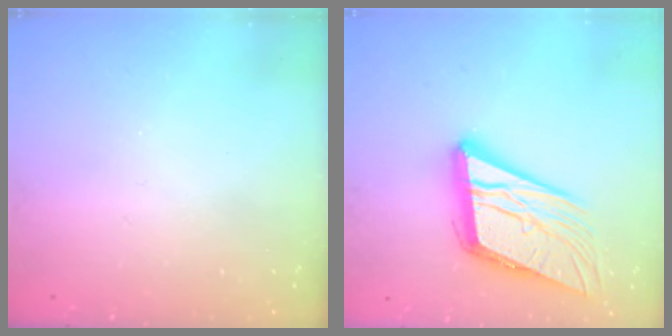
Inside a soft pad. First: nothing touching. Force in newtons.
{"total": 20.0, "press": 19.7, "slide": 3.6}